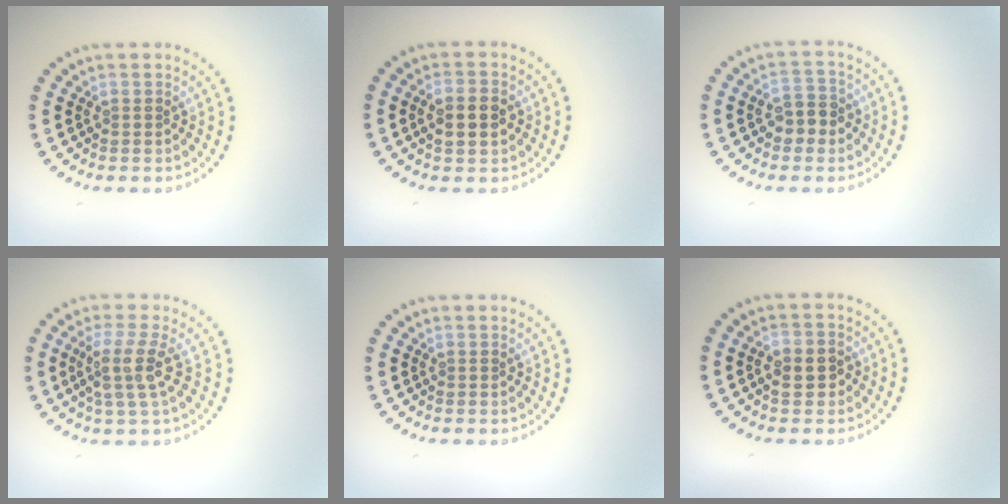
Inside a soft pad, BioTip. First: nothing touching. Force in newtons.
{"total": 2.9, "press": 2.9, "slide": 0.2}
{"total": 2.7, "press": 2.7, "slide": 0.4}
{"total": 3.4, "press": 2.6, "slide": 2.2}
{"total": 0.0}
{"total": 2.6, "press": 2.5, "slide": 0.5}